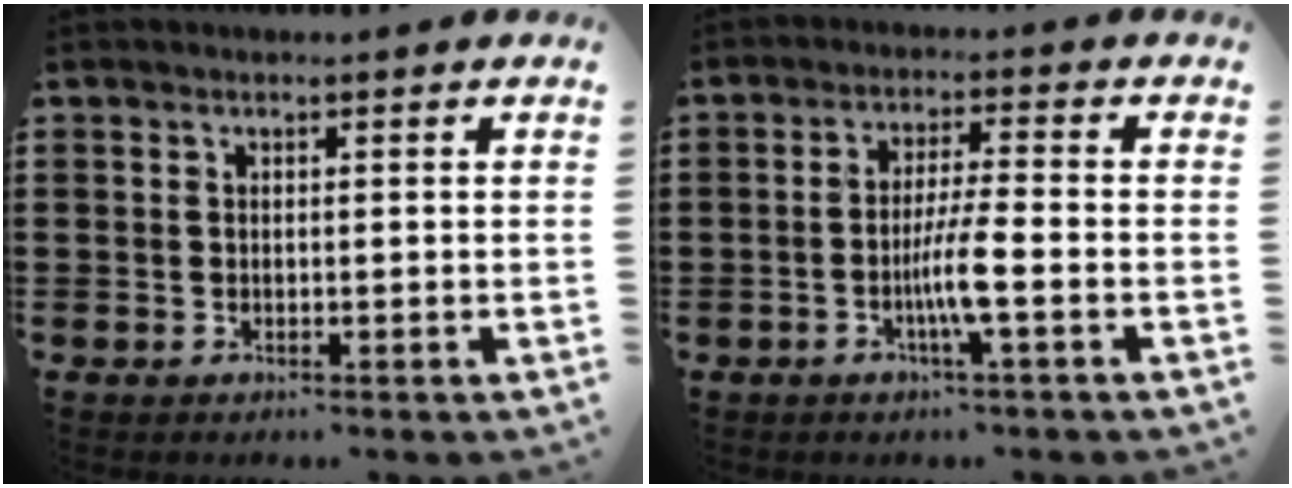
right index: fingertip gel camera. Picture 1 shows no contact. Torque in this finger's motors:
{"motor_torque": [1.97, -0.17, 0.40, 0.13]}